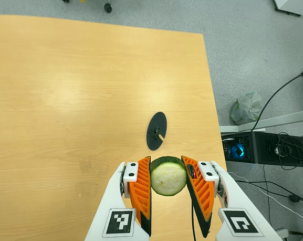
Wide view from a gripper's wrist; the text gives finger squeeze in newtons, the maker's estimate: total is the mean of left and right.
{"total": 11.0, "left": 9.6, "right": 12.4}